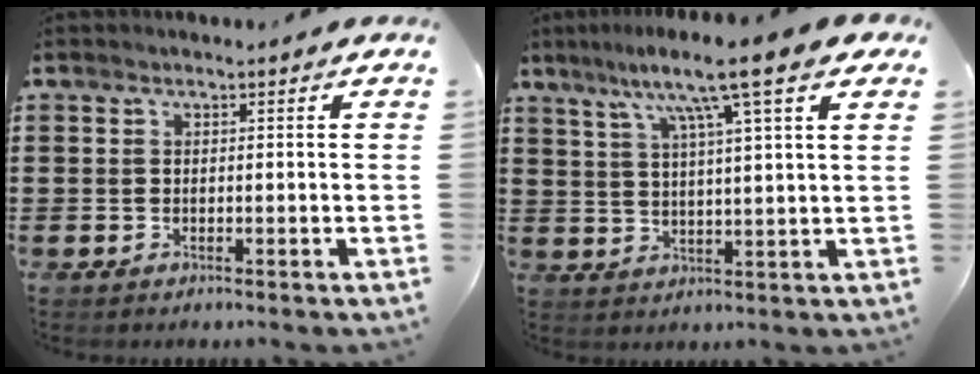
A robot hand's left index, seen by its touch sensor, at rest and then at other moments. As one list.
[{"total": 9.8, "force": [6.3, 0.4, 7.6], "torque": [-0.158, -0.013, 0.100]}]